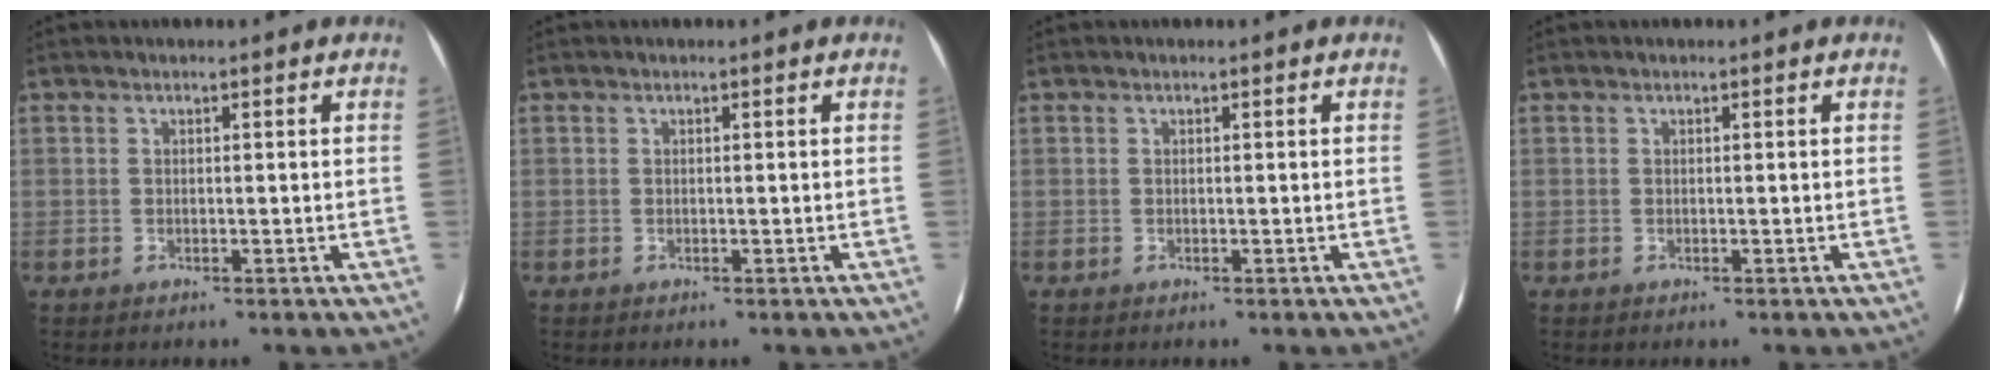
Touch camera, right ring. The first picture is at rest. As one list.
[{"total": 0.0}, {"total": 0.0}, {"total": 0.0}]